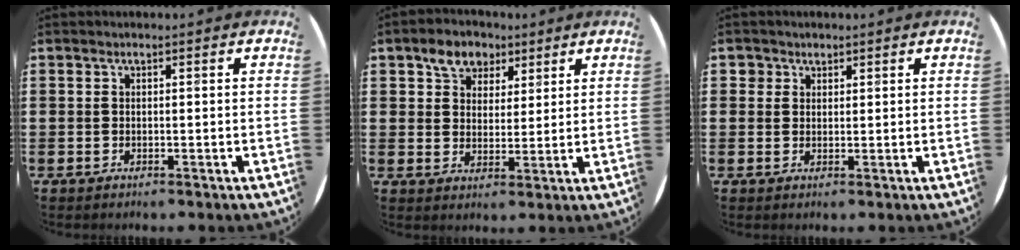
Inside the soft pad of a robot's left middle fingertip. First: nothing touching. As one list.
[{"total": 5.0, "force": [3.5, 3.5, 1.1], "torque": [-0.031, 0.011, 0.063]}, {"total": 1.6, "force": [1.2, 1.0, 0.0], "torque": [0.005, 0.001, 0.023]}]